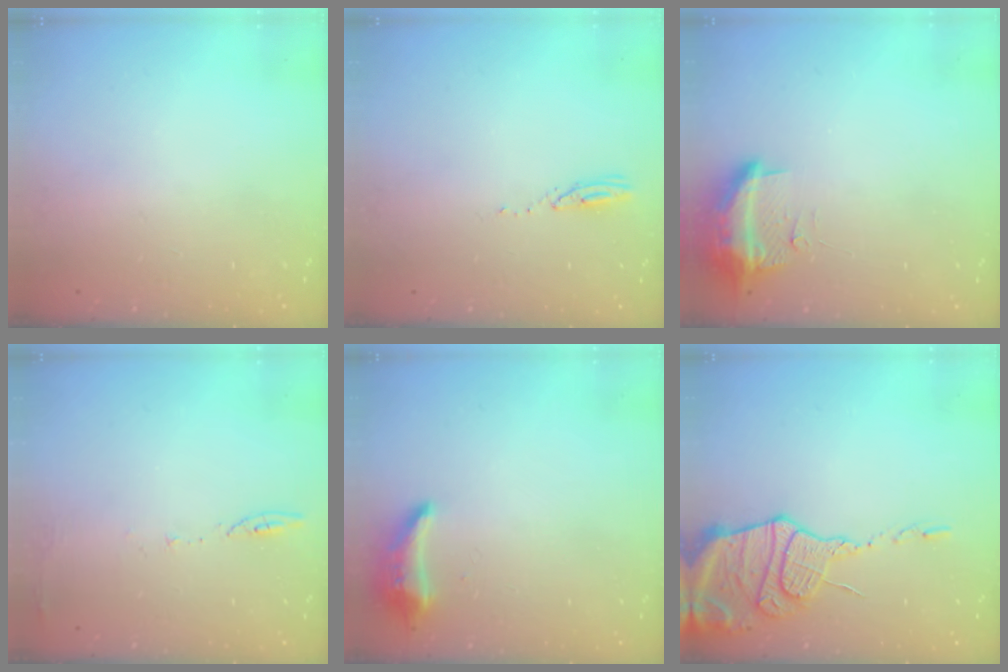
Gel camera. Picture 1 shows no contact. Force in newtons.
{"total": 3.0, "press": 2.9, "slide": 0.3}
{"total": 10.0, "press": 9.9, "slide": 1.7}
{"total": 5.8, "press": 5.7, "slide": 0.9}
{"total": 10.1, "press": 9.0, "slide": 4.6}
{"total": 16.4, "press": 16.3, "slide": 1.7}